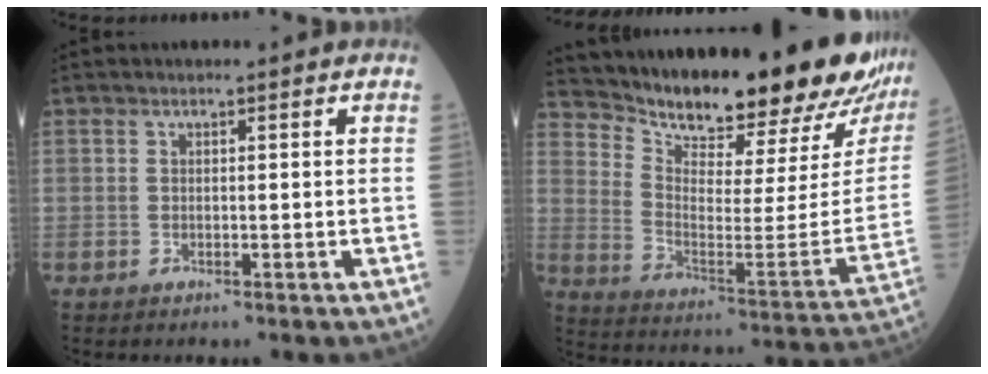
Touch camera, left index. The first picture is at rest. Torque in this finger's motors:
{"motor_torque": [0.70, -0.66, 0.50, 0.16]}